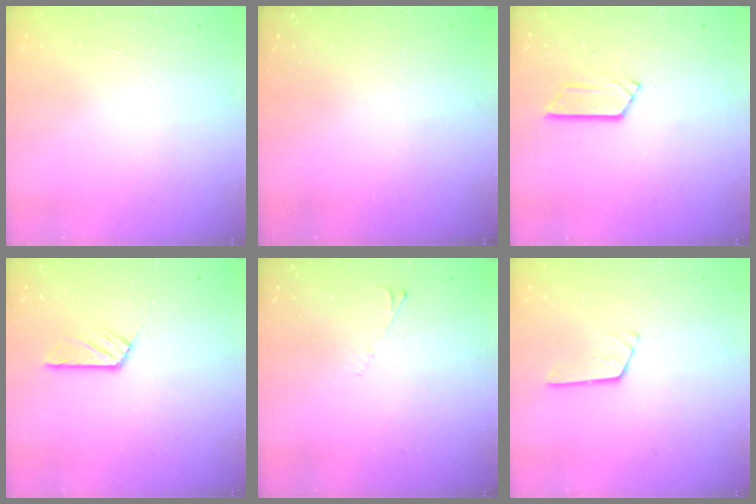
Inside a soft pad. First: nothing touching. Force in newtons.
{"total": 0.0}
{"total": 5.1, "press": 5.1, "slide": 0.4}
{"total": 5.2, "press": 5.2, "slide": 0.1}
{"total": 2.6, "press": 2.6, "slide": 0.5}
{"total": 3.4, "press": 3.4, "slide": 0.3}